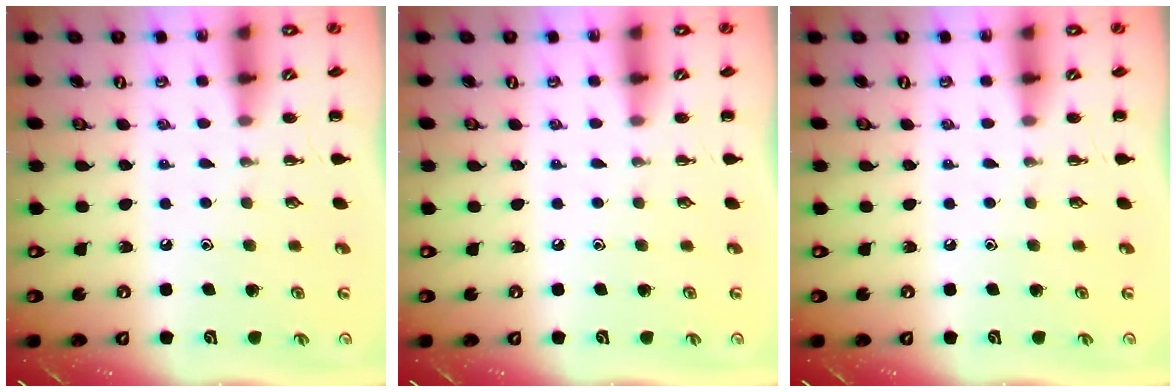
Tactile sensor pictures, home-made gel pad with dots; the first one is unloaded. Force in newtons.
{"total": 0.0}
{"total": 0.0}